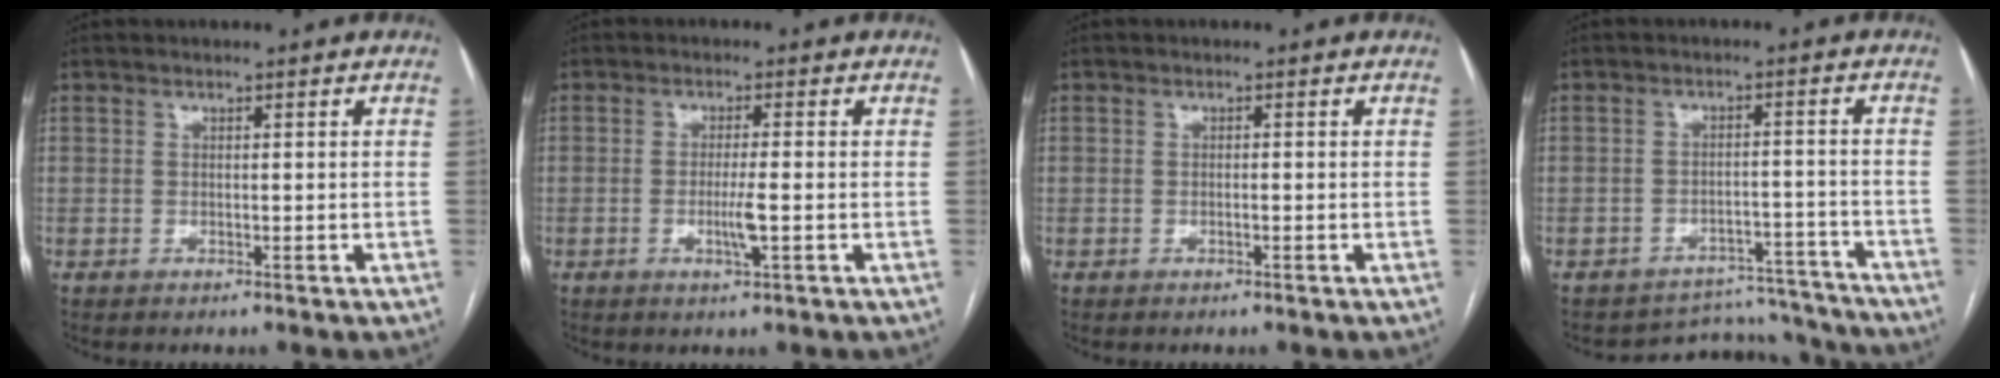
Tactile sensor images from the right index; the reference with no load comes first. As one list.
[{"total": 3.3, "force": [-0.8, -0.1, 3.2], "torque": [-0.063, -0.007, -0.015]}, {"total": 0.0}, {"total": 9.1, "force": [-8.7, 2.3, -1.8], "torque": [0.041, 0.045, -0.109]}]